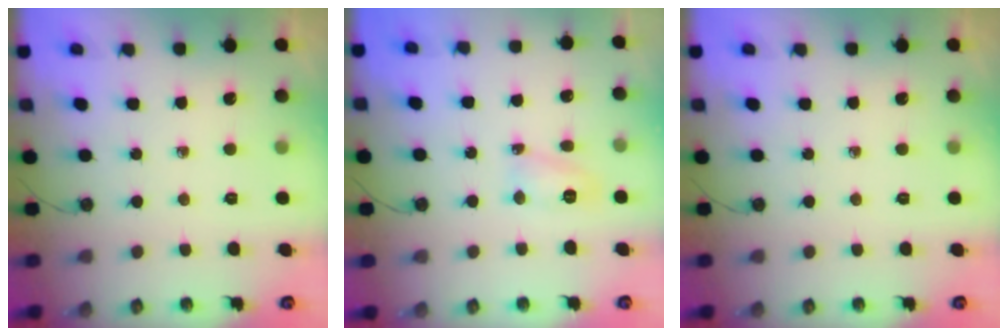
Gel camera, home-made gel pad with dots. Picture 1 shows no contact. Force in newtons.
{"total": 7.1, "press": 7.0, "slide": 0.5}
{"total": 0.0}